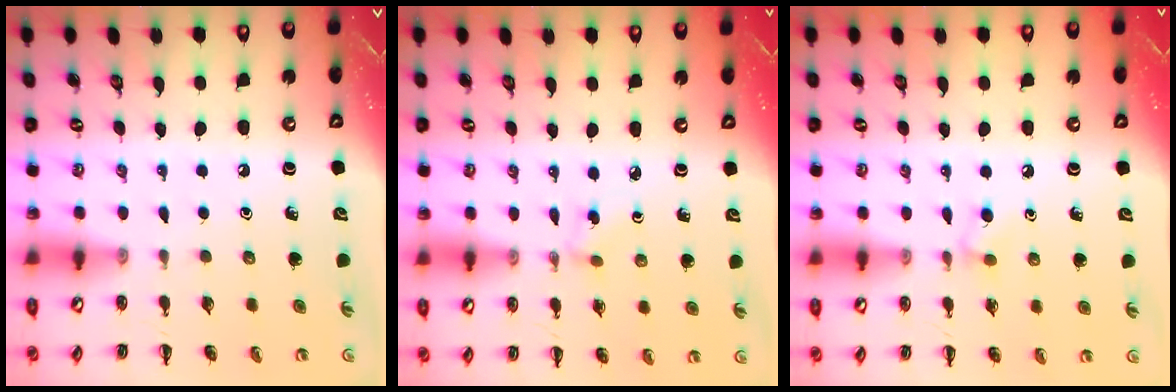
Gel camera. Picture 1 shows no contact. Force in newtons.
{"total": 2.3, "press": 2.0, "slide": 1.1}
{"total": 3.6, "press": 3.3, "slide": 1.5}